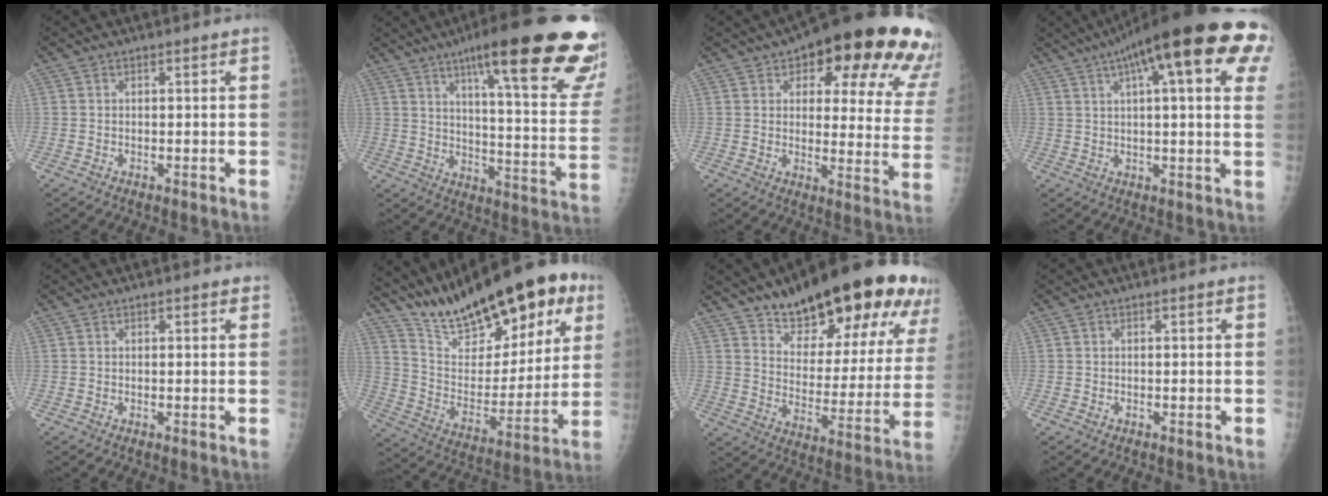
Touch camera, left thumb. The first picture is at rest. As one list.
[{"total": 30.3, "force": [18.8, 4.8, 23.3], "torque": [-0.253, -0.066, 0.257]}, {"total": 26.4, "force": [15.4, 9.7, 19.1], "torque": [-0.202, -0.033, 0.184]}, {"total": 24.9, "force": [11.4, 6.0, 21.3], "torque": [-0.280, 0.031, 0.150]}, {"total": 1.2, "force": [0.7, 0.5, 0.8], "torque": [-0.004, 0.000, 0.005]}, {"total": 26.6, "force": [17.9, 10.0, 16.9], "torque": [-0.223, -0.055, 0.293]}, {"total": 29.1, "force": [19.1, 10.4, 19.4], "torque": [-0.243, -0.063, 0.275]}, {"total": 0.0}]